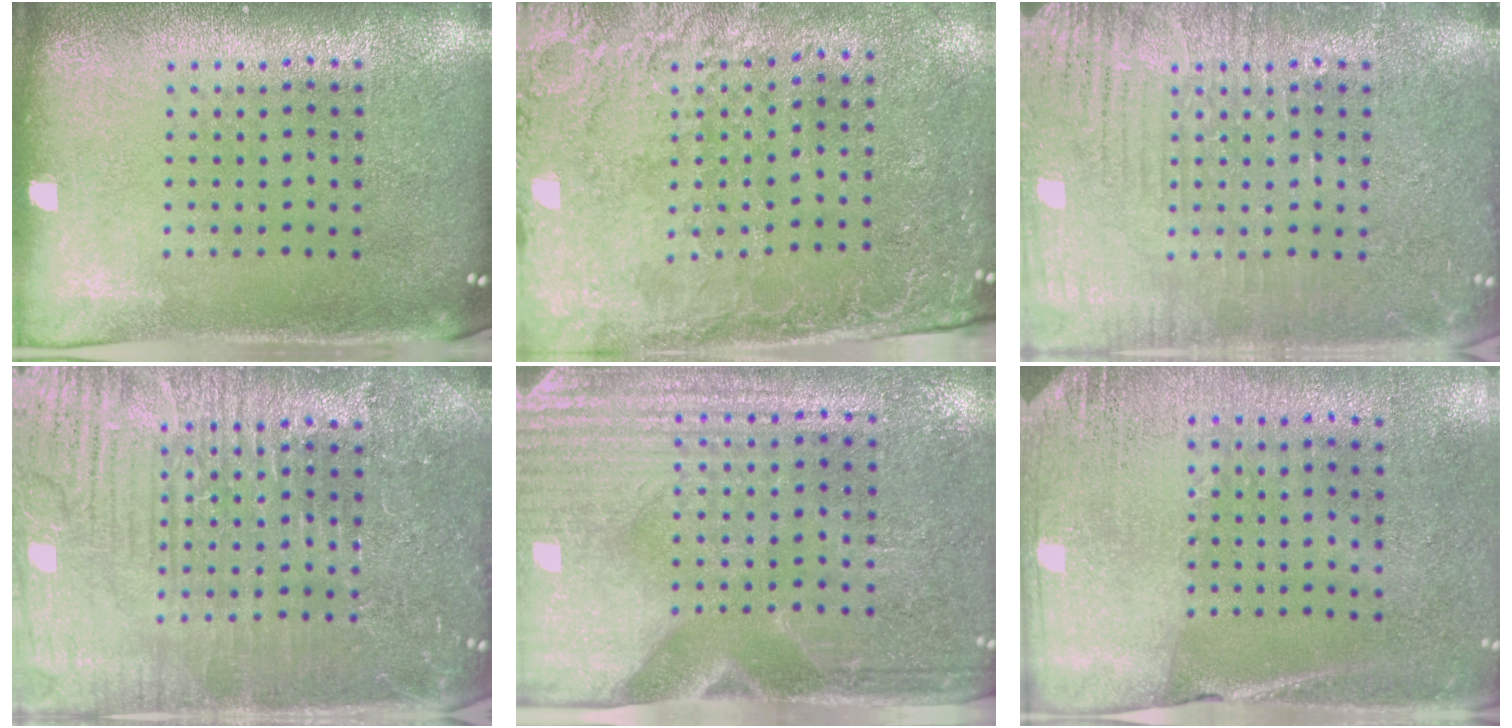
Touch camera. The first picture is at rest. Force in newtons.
{"total": 2.6, "press": 2.2, "slide": 1.2}
{"total": 4.6, "press": 4.5, "slide": 0.5}
{"total": 4.7, "press": 4.7, "slide": 0.8}
{"total": 3.1, "press": 2.8, "slide": 1.4}
{"total": 2.6, "press": 2.3, "slide": 1.1}